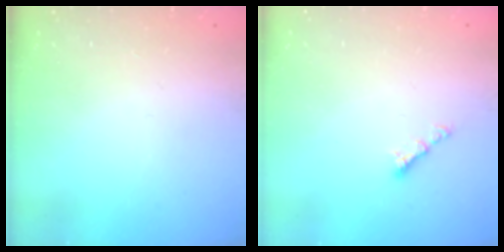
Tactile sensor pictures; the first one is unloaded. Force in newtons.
{"total": 3.5, "press": 3.5, "slide": 0.6}